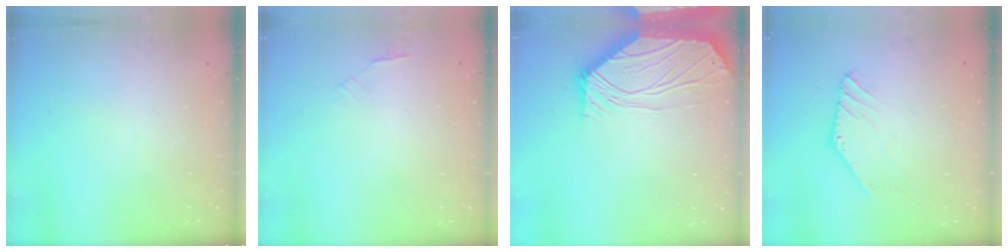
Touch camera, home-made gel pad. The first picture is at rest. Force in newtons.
{"total": 1.4, "press": 1.3, "slide": 0.5}
{"total": 6.2, "press": 6.1, "slide": 1.0}
{"total": 1.3, "press": 1.3, "slide": 0.1}